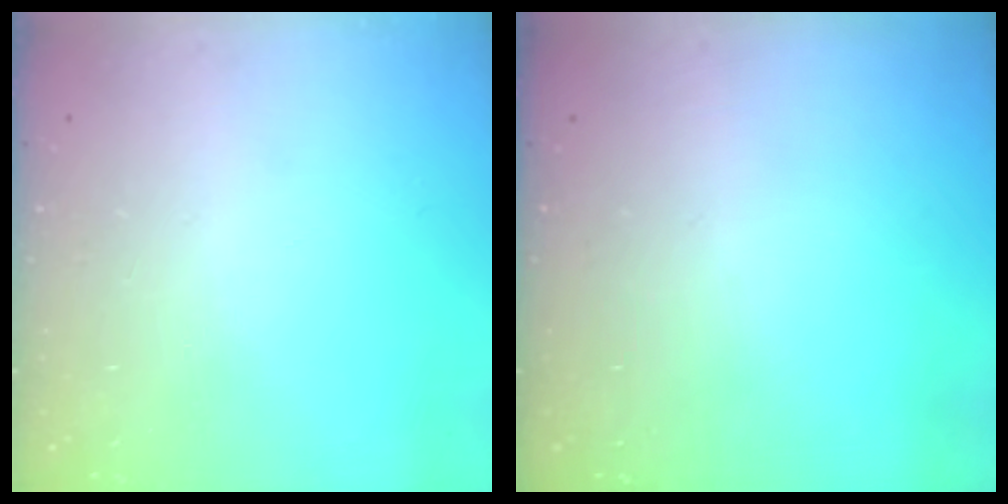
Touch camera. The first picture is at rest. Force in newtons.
{"total": 0.0}